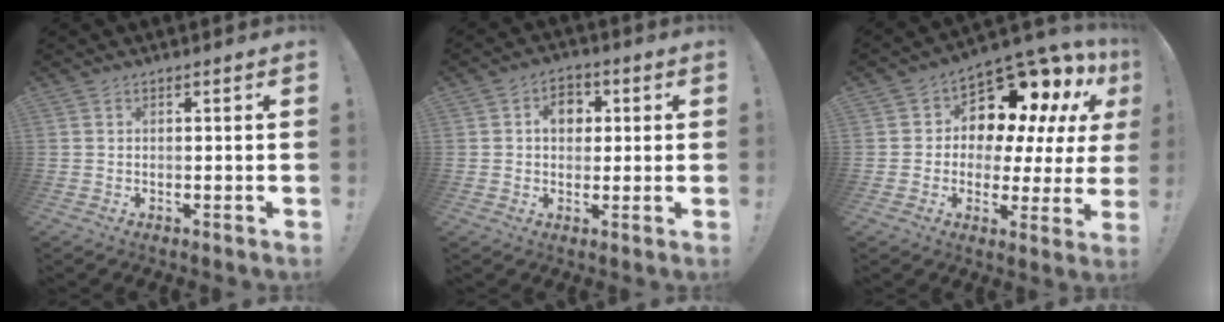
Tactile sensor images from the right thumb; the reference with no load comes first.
{"total": 7.0, "force": [1.7, 5.4, 4.1], "torque": [-0.051, 0.002, 0.026]}
{"total": 13.7, "force": [8.0, 7.9, 7.8], "torque": [-0.107, -0.074, 0.137]}